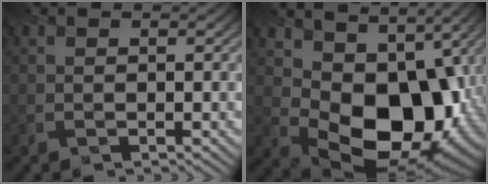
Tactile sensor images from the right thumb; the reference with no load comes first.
{"total": 14.6, "force": [1.7, 10.1, 10.5], "torque": [-0.165, -0.040, 0.047]}